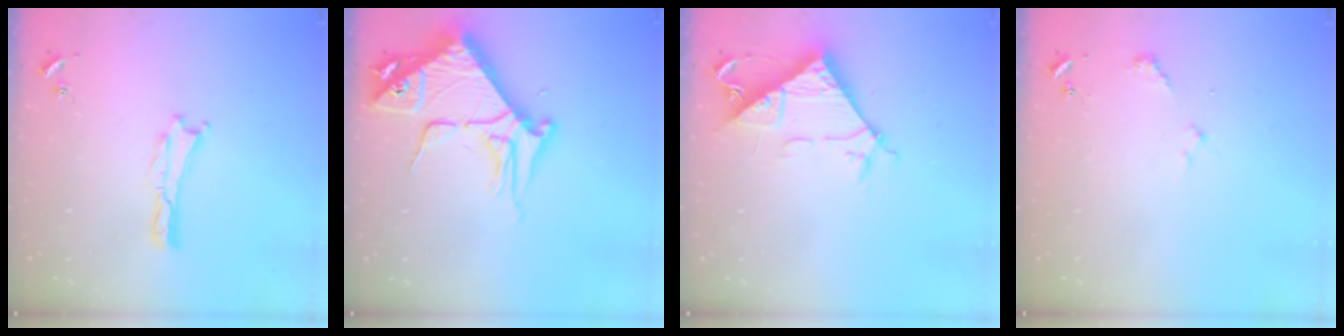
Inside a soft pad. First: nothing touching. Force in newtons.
{"total": 9.0, "press": 8.9, "slide": 1.2}
{"total": 8.1, "press": 8.1, "slide": 0.9}
{"total": 2.4, "press": 2.3, "slide": 0.3}